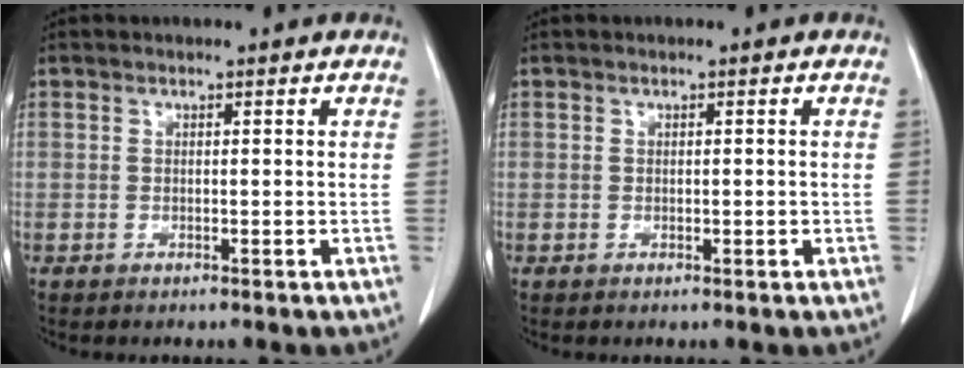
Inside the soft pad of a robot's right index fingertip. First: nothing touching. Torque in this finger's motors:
{"motor_torque": [-0.35, 0.49, -0.05, 0.00]}